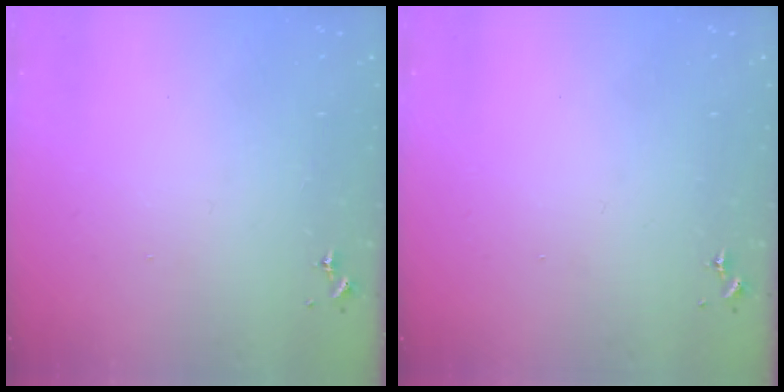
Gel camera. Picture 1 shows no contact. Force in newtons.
{"total": 0.0}